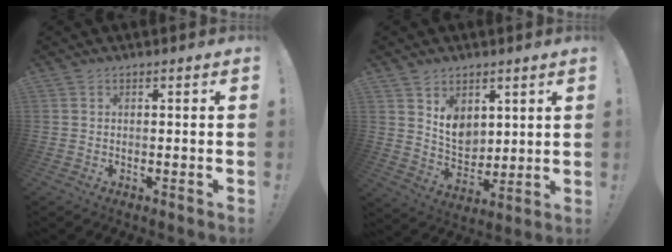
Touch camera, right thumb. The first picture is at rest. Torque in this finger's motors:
{"motor_torque": [0.12, 0.46, 0.21, -0.13, 0.01]}